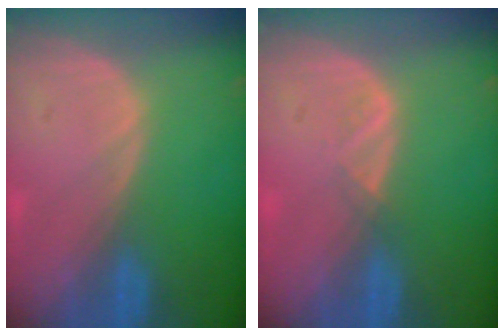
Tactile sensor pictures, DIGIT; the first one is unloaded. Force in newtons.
{"total": 1.3, "press": 1.2, "slide": 0.7}